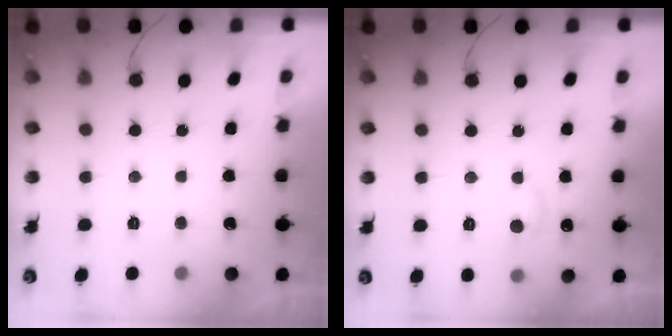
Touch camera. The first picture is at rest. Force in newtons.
{"total": 4.2, "press": 4.1, "slide": 0.5}